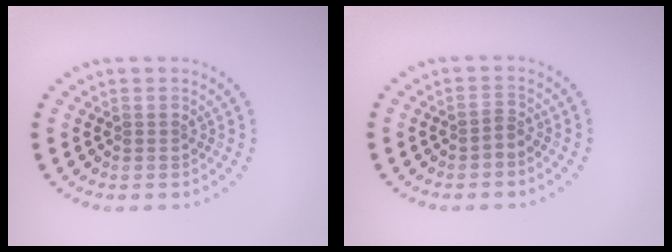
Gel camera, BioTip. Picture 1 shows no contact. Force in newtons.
{"total": 1.0, "press": 0.4, "slide": 0.9}